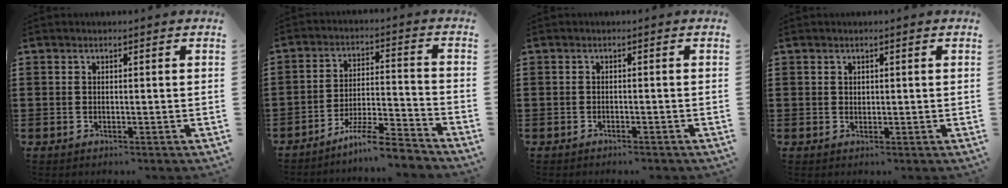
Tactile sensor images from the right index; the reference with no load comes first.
{"total": 7.3, "force": [-6.7, 0.2, 3.0], "torque": [-0.057, 0.003, -0.128]}
{"total": 0.9, "force": [-0.8, -0.1, 0.2], "torque": [-0.005, -0.002, -0.017]}
{"total": 0.7, "force": [0.4, 0.6, 0.2], "torque": [-0.006, 0.002, 0.008]}